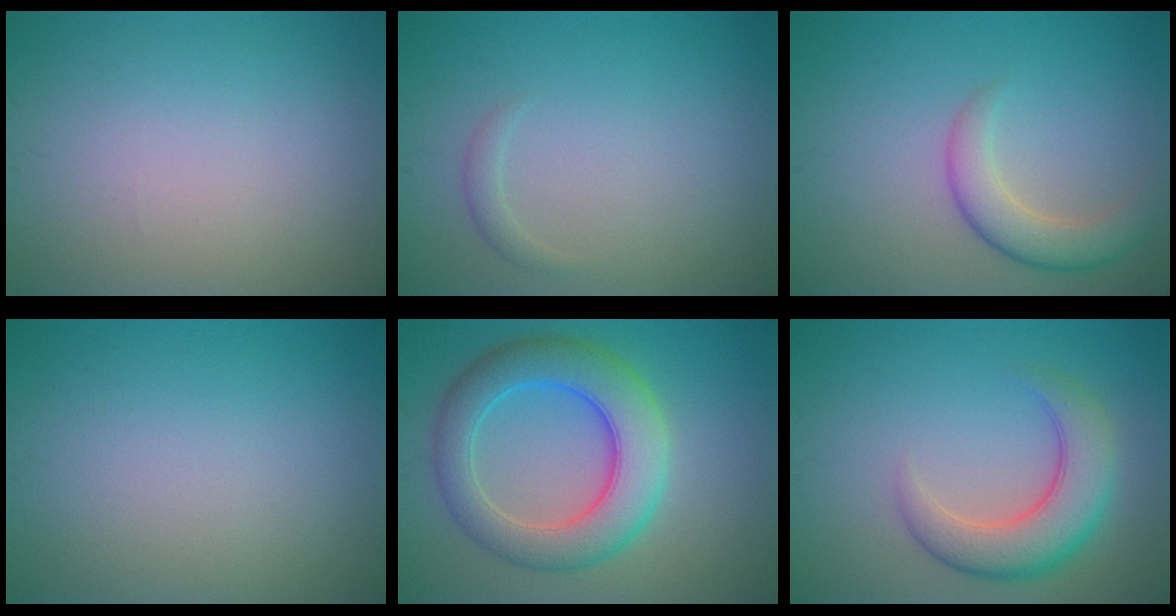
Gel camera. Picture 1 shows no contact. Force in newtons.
{"total": 0.9, "press": 0.9, "slide": 0.1}
{"total": 3.6, "press": 3.6, "slide": 0.2}
{"total": 0.0}
{"total": 7.7, "press": 7.7, "slide": 0.1}
{"total": 5.9, "press": 5.8, "slide": 0.6}